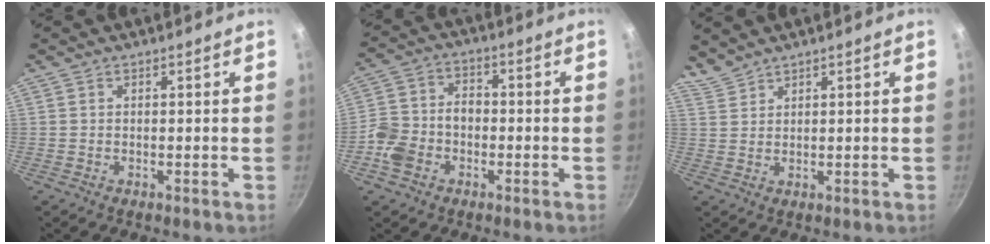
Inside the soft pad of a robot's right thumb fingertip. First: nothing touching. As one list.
[{"total": 9.0, "force": [-3.2, 6.9, 4.9], "torque": [-0.078, 0.033, -0.072]}, {"total": 2.6, "force": [2.5, 0.4, 0.2], "torque": [-0.006, 0.001, 0.059]}]